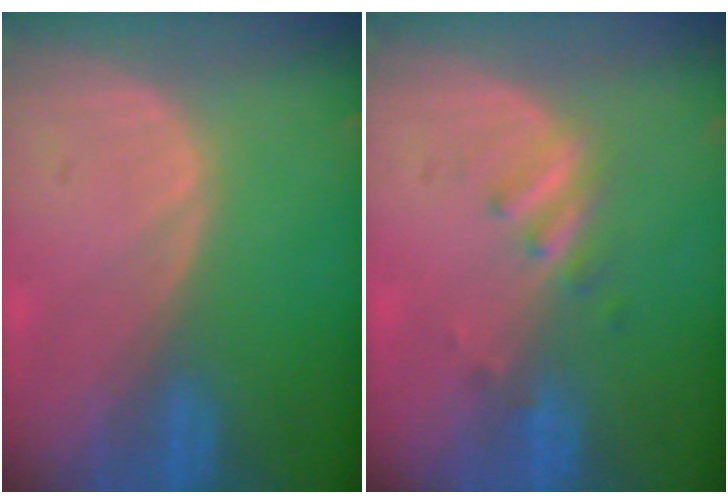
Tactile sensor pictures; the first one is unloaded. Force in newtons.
{"total": 2.8, "press": 2.6, "slide": 1.2}